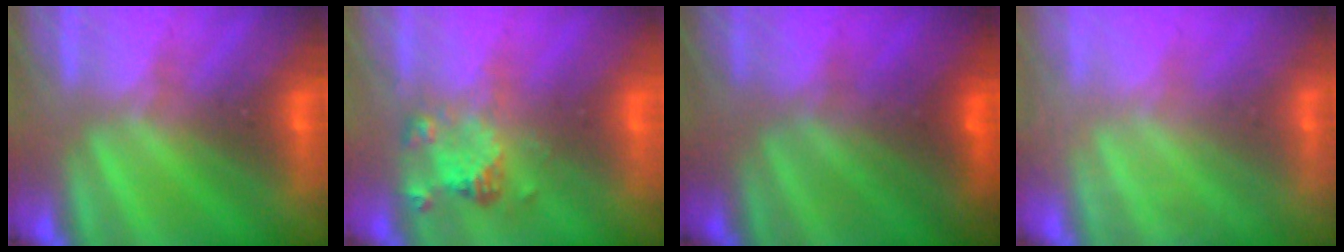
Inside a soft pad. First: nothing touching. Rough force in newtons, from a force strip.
{"total": 2.4}
{"total": 7.6}
{"total": 2.5}